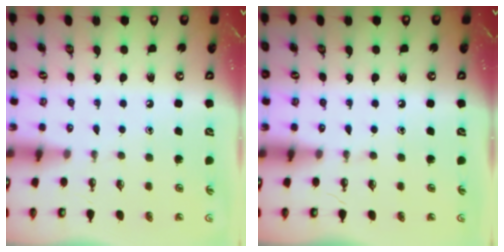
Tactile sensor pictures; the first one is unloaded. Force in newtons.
{"total": 0.0}